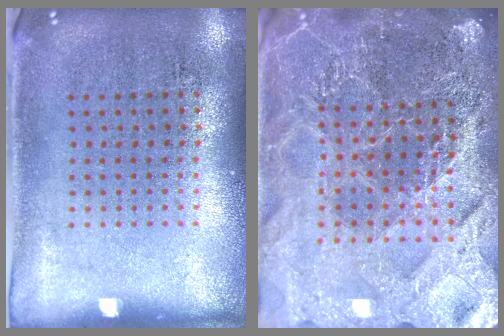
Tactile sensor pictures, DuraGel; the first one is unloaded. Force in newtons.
{"total": 5.5, "press": 4.9, "slide": 2.5}